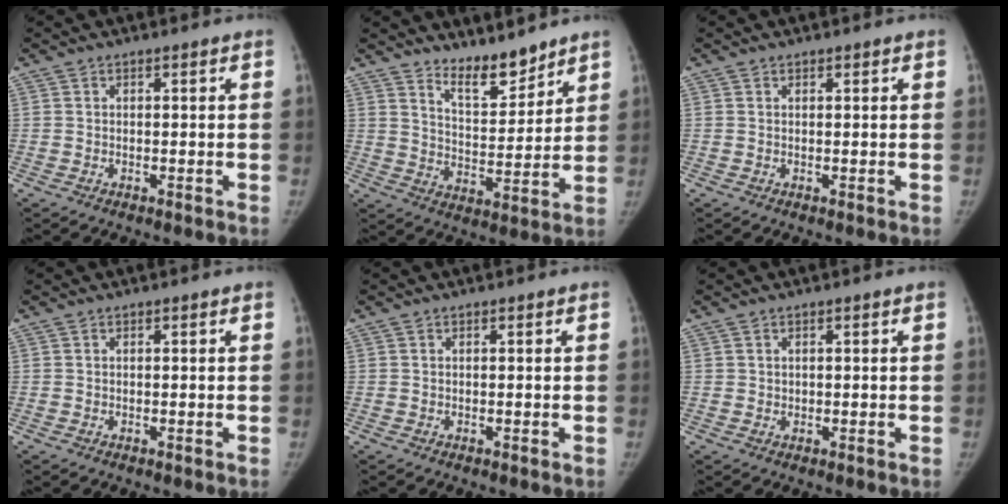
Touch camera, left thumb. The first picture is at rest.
{"total": 8.3, "force": [7.2, 2.5, 3.3], "torque": [-0.031, -0.066, 0.130]}
{"total": 0.0}
{"total": 0.0}
{"total": 0.0}
{"total": 0.6, "force": [0.3, 0.5, 0.0], "torque": [0.012, 0.001, 0.002]}